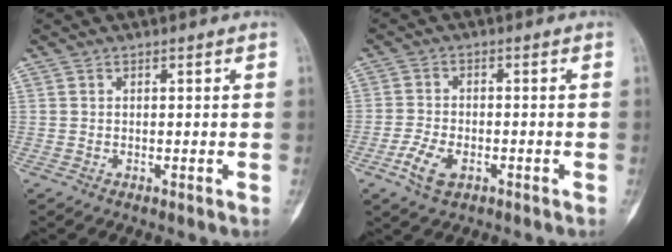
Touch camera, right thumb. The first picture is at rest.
{"total": 5.5, "force": [-2.5, 3.0, 3.8], "torque": [-0.078, 0.005, -0.048]}